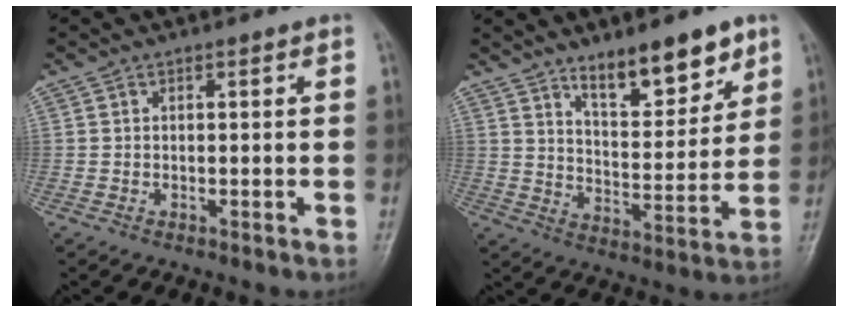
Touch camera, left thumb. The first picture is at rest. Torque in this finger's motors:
{"motor_torque": [0.06, 0.26, -0.24, -0.22, 0.10]}